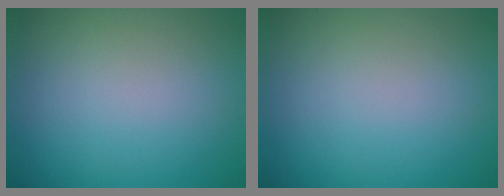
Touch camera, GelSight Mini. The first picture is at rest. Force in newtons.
{"total": 0.0}